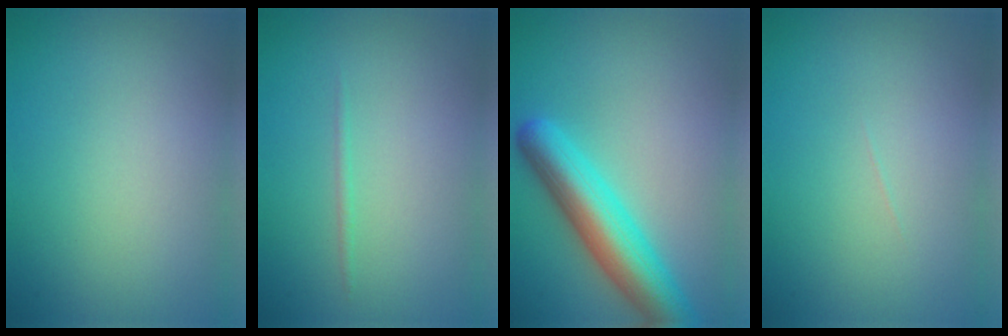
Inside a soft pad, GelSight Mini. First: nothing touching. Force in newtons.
{"total": 0.5, "press": 0.5, "slide": 0.1}
{"total": 7.2, "press": 7.2, "slide": 0.3}
{"total": 0.0}